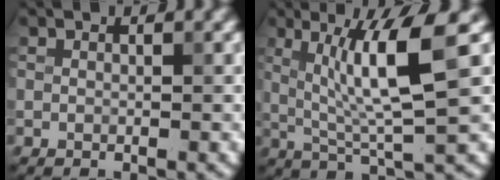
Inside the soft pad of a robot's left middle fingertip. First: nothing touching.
{"total": 7.3, "force": [1.8, 0.9, 7.0], "torque": [-0.129, 0.000, 0.036]}